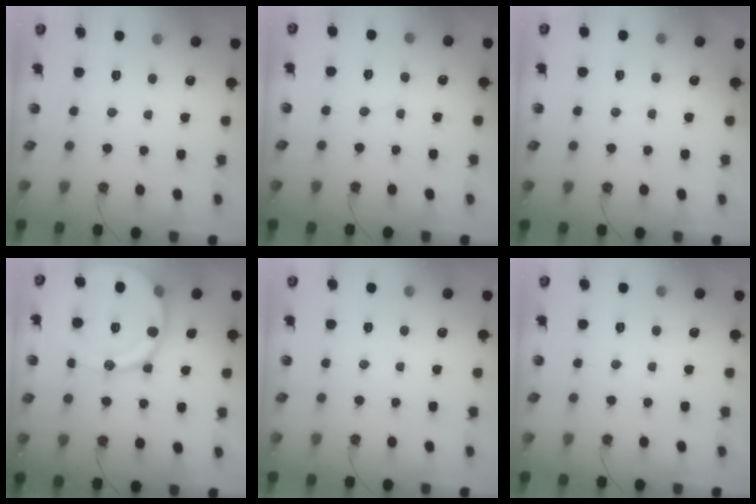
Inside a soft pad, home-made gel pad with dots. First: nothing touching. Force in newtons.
{"total": 3.6, "press": 3.6, "slide": 0.5}
{"total": 3.6, "press": 3.5, "slide": 0.3}
{"total": 16.5, "press": 16.4, "slide": 1.4}
{"total": 0.0}
{"total": 0.0}